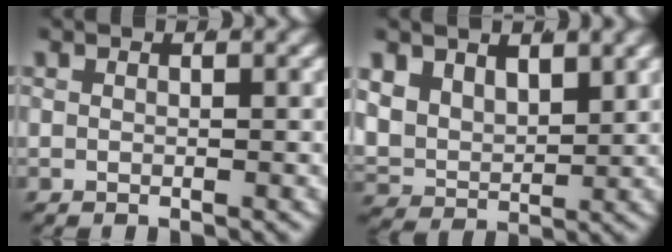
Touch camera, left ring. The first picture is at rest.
{"total": 7.5, "force": [1.2, 6.6, 3.3], "torque": [-0.109, -0.024, 0.012]}